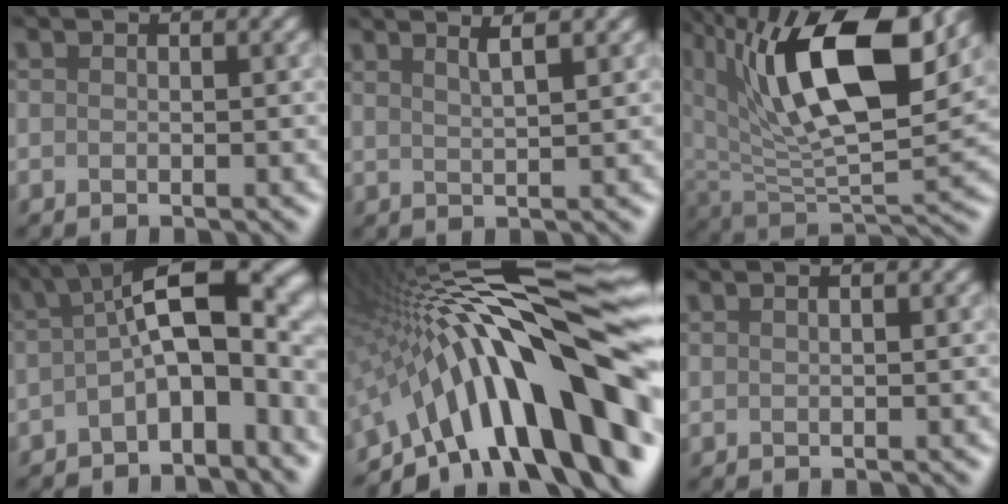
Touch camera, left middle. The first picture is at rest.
{"total": 2.7, "force": [2.3, 0.6, 1.4], "torque": [-0.003, 0.018, 0.006]}
{"total": 12.8, "force": [6.5, 5.9, 9.3], "torque": [-0.175, 0.000, 0.118]}
{"total": 9.9, "force": [-1.1, 3.8, 9.0], "torque": [-0.136, 0.019, -0.030]}
{"total": 16.6, "force": [-3.0, 4.6, 15.6], "torque": [-0.221, 0.046, -0.068]}
{"total": 1.7, "force": [1.2, 0.7, 0.9], "torque": [0.004, 0.002, -0.002]}